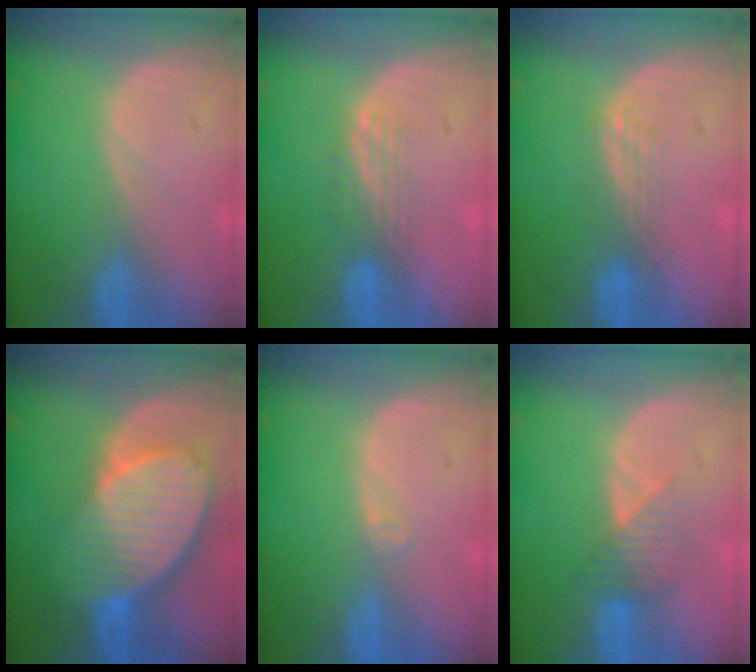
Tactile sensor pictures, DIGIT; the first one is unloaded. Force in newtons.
{"total": 3.3, "press": 2.7, "slide": 1.9}
{"total": 3.1, "press": 2.6, "slide": 1.7}
{"total": 10.3, "press": 9.0, "slide": 5.0}
{"total": 1.1, "press": 0.8, "slide": 0.7}
{"total": 3.5, "press": 3.3, "slide": 1.2}